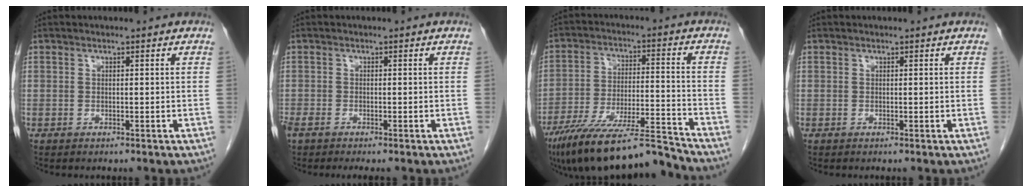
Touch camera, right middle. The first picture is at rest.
{"total": 4.1, "force": [-3.2, 1.3, 2.1], "torque": [-0.038, -0.011, -0.050]}
{"total": 16.5, "force": [-14.5, 0.5, 7.7], "torque": [-0.134, 0.003, -0.252]}
{"total": 0.0}